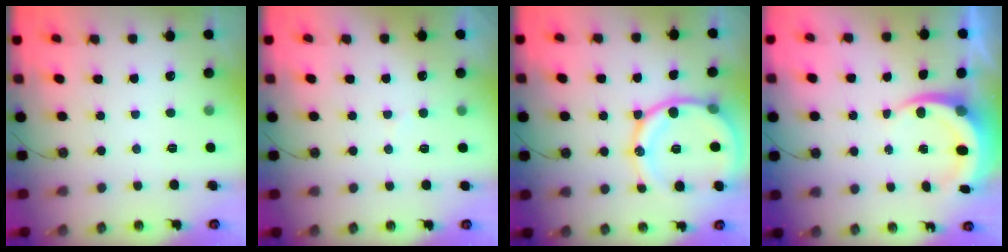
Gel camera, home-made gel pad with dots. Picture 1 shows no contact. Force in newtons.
{"total": 5.8, "press": 5.7, "slide": 0.6}
{"total": 16.5, "press": 16.4, "slide": 1.4}
{"total": 7.2, "press": 7.0, "slide": 1.8}